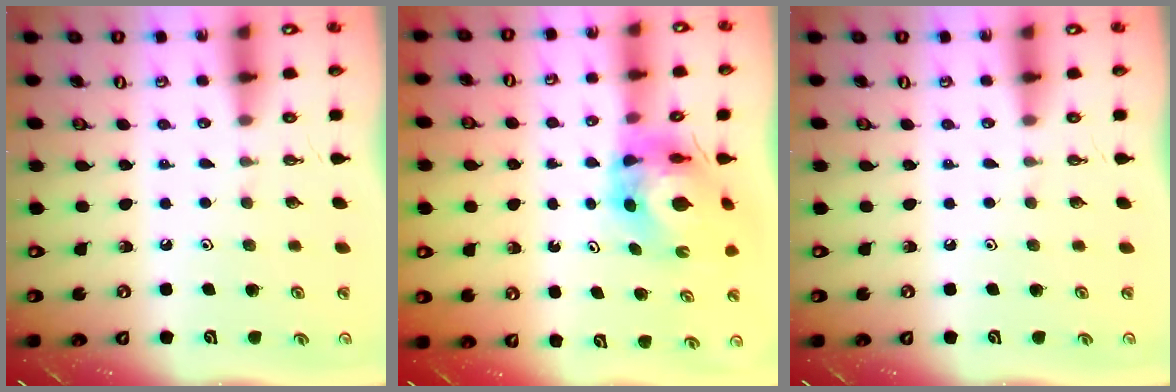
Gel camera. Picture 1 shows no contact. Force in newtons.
{"total": 7.1, "press": 7.0, "slide": 0.8}
{"total": 0.0}